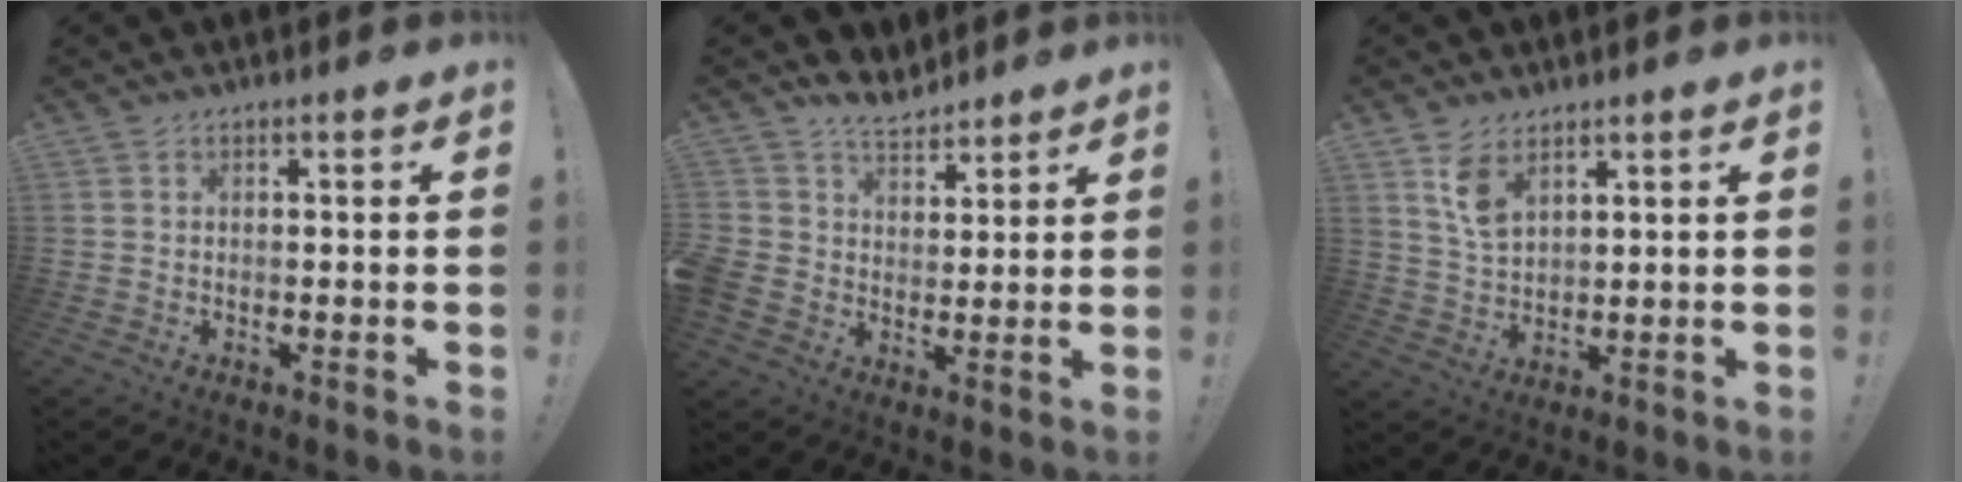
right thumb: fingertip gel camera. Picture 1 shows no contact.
{"total": 7.2, "force": [4.5, 5.2, 1.8], "torque": [-0.035, -0.030, 0.094]}
{"total": 7.1, "force": [4.2, 3.9, 4.2], "torque": [-0.063, -0.023, 0.077]}